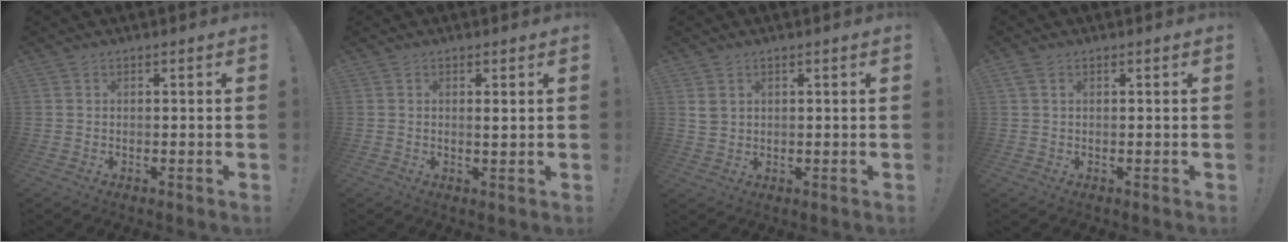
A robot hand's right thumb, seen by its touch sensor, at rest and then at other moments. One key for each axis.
{"total": 1.2, "fx": 0.4, "fy": 0.1, "fz": 1.1, "tx": -0.011, "ty": -0.007, "tz": 0.004}
{"total": 2.9, "fx": 1.5, "fy": 2.1, "fz": 1.2, "tx": -0.011, "ty": -0.007, "tz": 0.029}
{"total": 0.9, "fx": 0.4, "fy": 0.3, "fz": 0.8, "tx": -0.024, "ty": 0.004, "tz": 0.009}